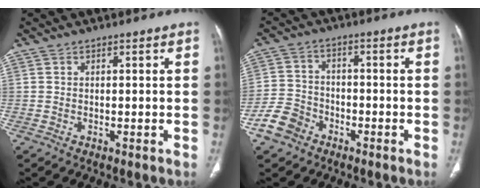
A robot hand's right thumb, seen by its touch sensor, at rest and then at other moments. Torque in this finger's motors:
{"motor_torque": [0.09, 0.00, -0.19, -0.09, -0.01]}